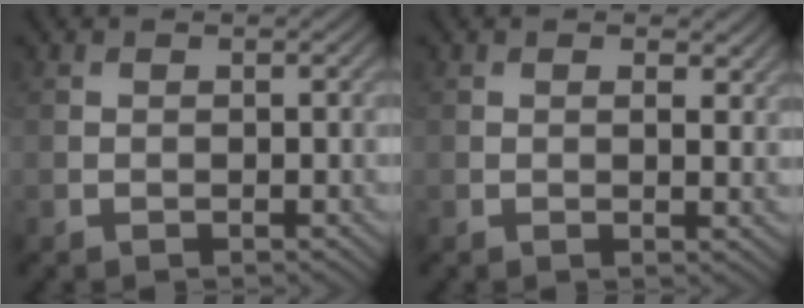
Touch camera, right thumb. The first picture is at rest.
{"total": 3.0, "force": [1.3, 1.3, 2.4], "torque": [-0.041, -0.005, 0.025]}